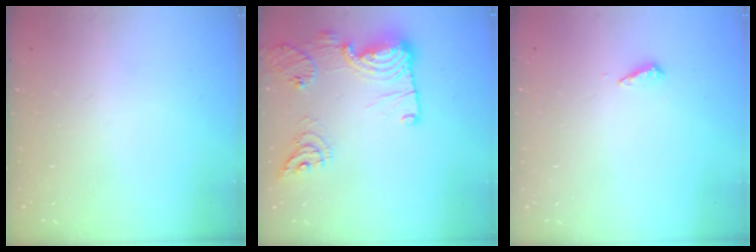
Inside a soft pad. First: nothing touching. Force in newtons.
{"total": 19.1, "press": 18.3, "slide": 5.5}
{"total": 4.3, "press": 4.2, "slide": 0.6}